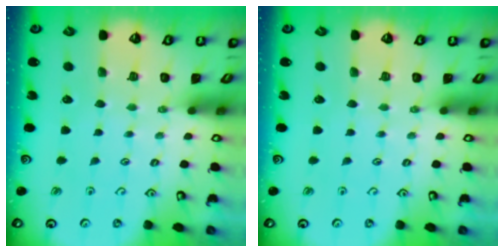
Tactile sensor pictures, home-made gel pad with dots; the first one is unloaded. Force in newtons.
{"total": 0.0}